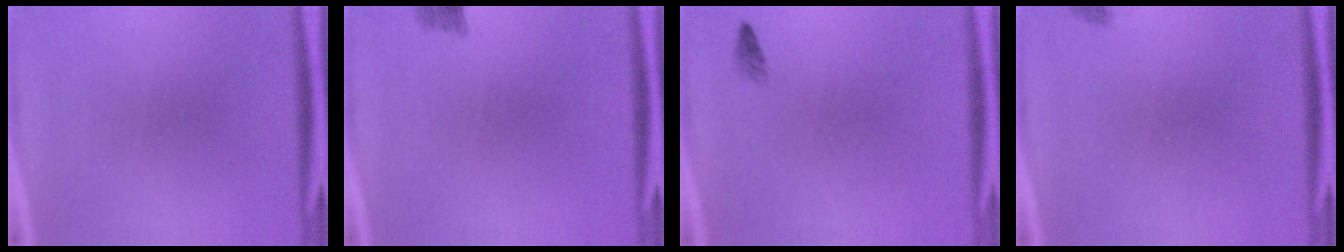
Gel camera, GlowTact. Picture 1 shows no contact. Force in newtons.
{"total": 2.0}
{"total": 0.8}
{"total": 1.3}